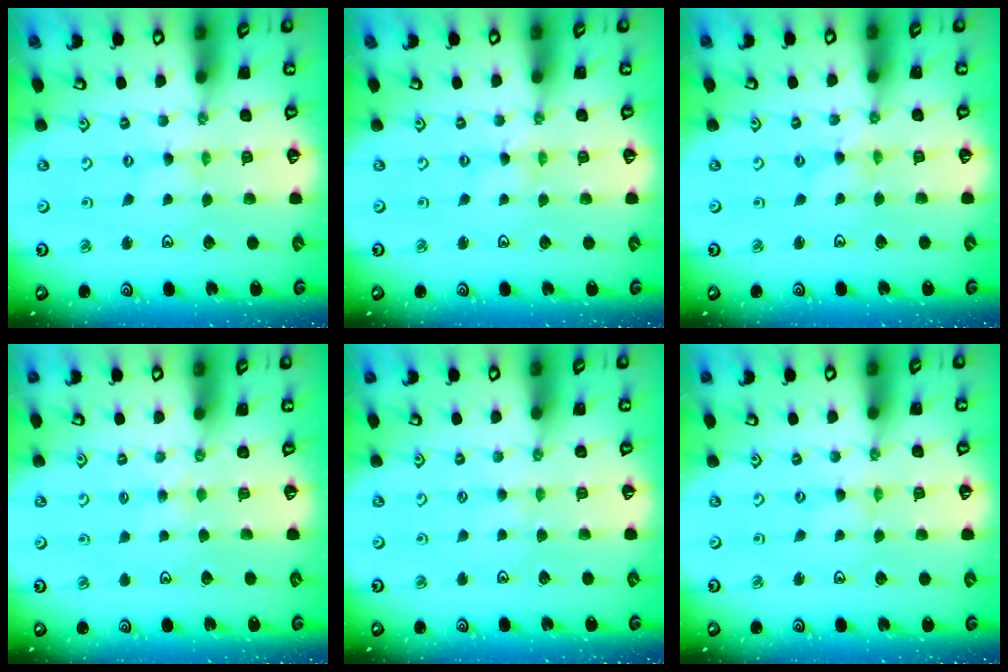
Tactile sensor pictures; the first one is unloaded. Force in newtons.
{"total": 0.0}
{"total": 0.0}
{"total": 2.8, "press": 2.7, "slide": 0.5}
{"total": 1.8, "press": 1.7, "slide": 0.3}
{"total": 0.5, "press": 0.5, "slide": 0.1}